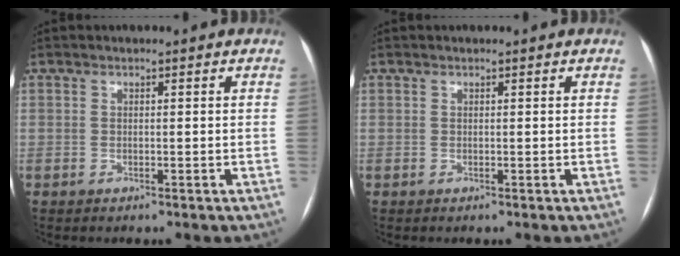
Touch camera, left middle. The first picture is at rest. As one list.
[{"total": 0.0}]